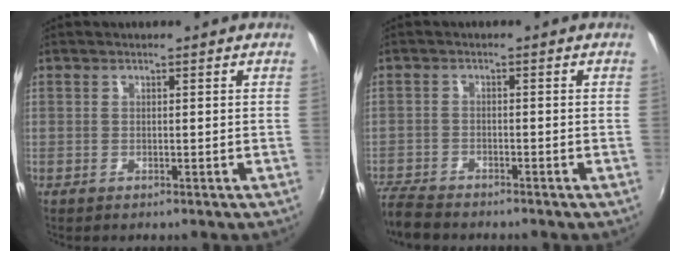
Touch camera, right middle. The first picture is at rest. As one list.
[{"total": 5.8, "force": [-5.4, 1.3, 1.5], "torque": [-0.052, -0.022, -0.106]}]